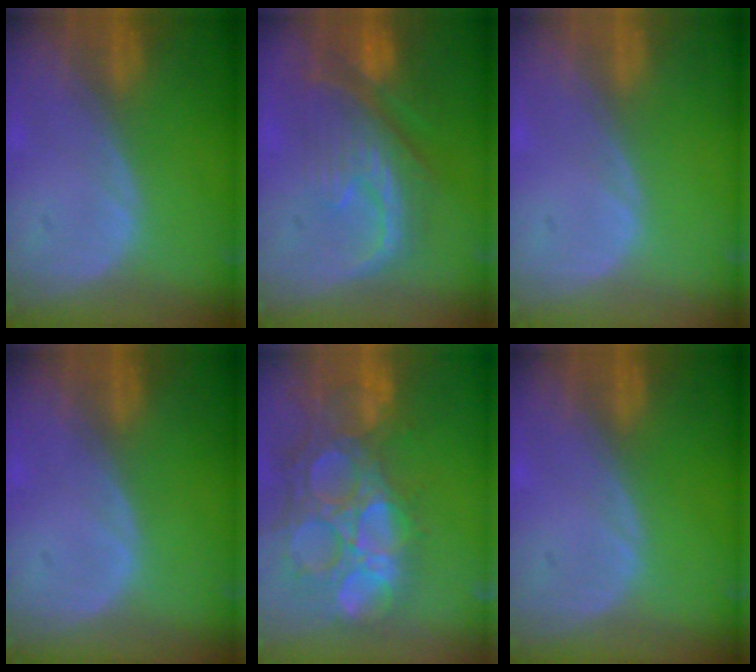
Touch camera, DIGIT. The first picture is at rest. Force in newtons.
{"total": 10.3, "press": 9.1, "slide": 4.9}
{"total": 0.0}
{"total": 0.0}
{"total": 15.0, "press": 12.4, "slide": 8.4}
{"total": 0.0}